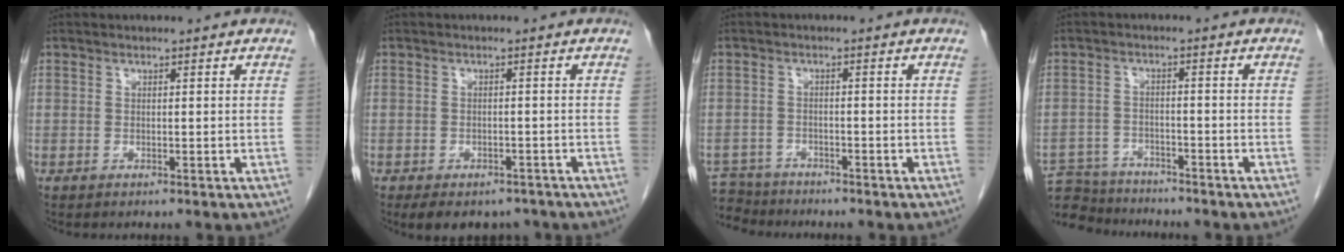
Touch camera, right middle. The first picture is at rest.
{"total": 8.4, "force": [-6.5, 4.3, 3.1], "torque": [-0.043, 0.003, -0.086]}
{"total": 5.7, "force": [-5.5, 1.8, -0.2], "torque": [0.006, -0.002, -0.097]}
{"total": 9.7, "force": [-9.2, 2.7, 1.5], "torque": [-0.031, 0.006, -0.149]}